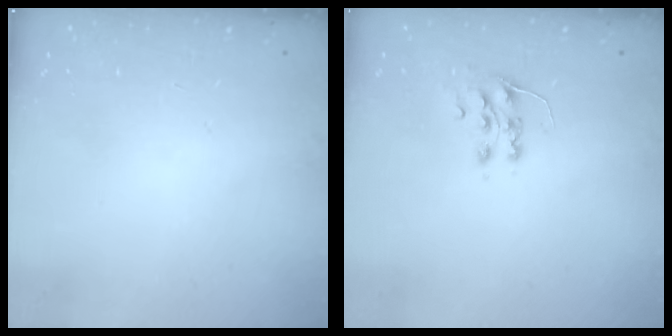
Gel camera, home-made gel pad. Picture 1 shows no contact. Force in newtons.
{"total": 7.3, "press": 7.3, "slide": 0.5}